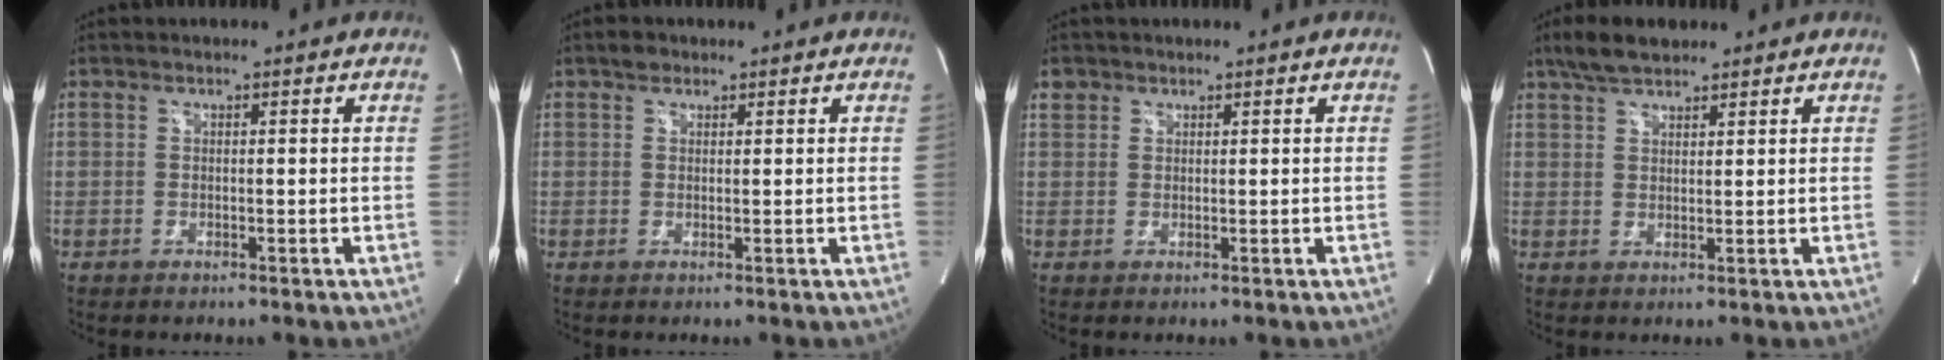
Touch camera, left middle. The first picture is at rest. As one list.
[{"total": 1.4, "force": [1.0, 0.8, 0.4], "torque": [-0.010, 0.004, 0.016]}, {"total": 1.5, "force": [1.0, 1.1, 0.0], "torque": [0.008, 0.006, 0.013]}, {"total": 5.2, "force": [4.2, 1.8, 2.6], "torque": [-0.061, 0.015, 0.079]}]